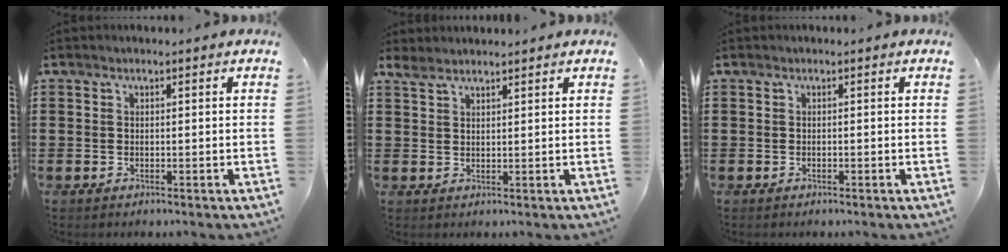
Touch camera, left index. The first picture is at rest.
{"total": 2.6, "force": [2.3, 0.9, 0.9], "torque": [-0.024, 0.002, 0.044]}
{"total": 0.0}